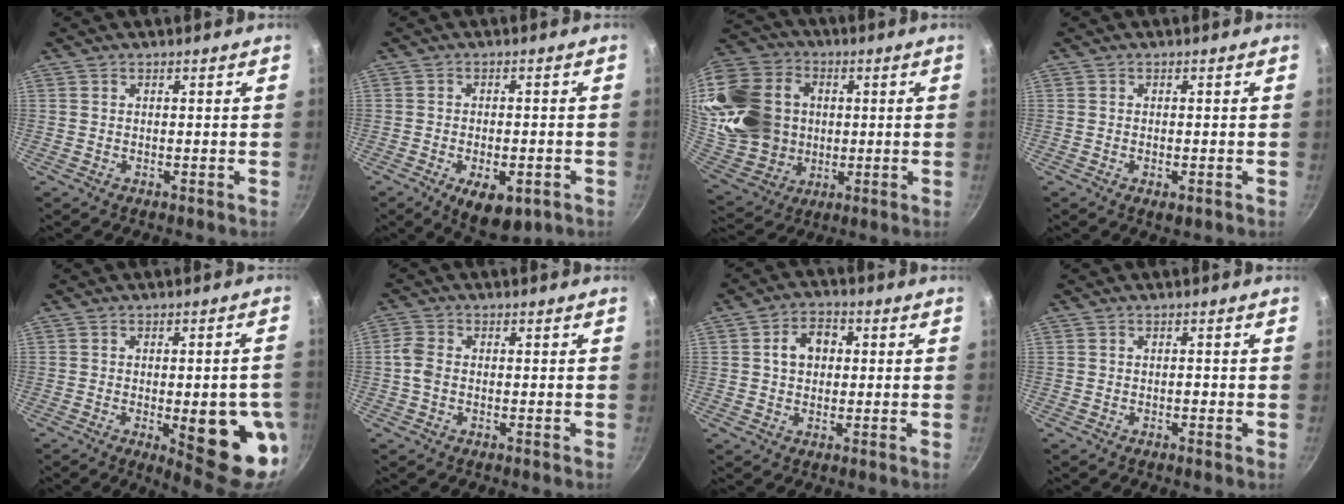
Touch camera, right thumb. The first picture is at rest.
{"total": 9.1, "force": [-3.8, 4.4, 6.9], "torque": [-0.082, 0.011, -0.043]}
{"total": 24.8, "force": [2.7, 20.2, 14.1], "torque": [-0.288, 0.015, 0.064]}
{"total": 2.0, "force": [-0.7, 0.9, 1.6], "torque": [-0.027, -0.004, -0.011]}
{"total": 14.7, "force": [-3.4, 4.3, 13.7], "torque": [-0.145, 0.003, -0.037]}
{"total": 3.2, "force": [-0.5, 2.2, 2.2], "torque": [-0.052, 0.009, -0.018]}
{"total": 6.3, "force": [0.9, 4.8, 4.0], "torque": [-0.037, 0.015, 0.007]}
{"total": 0.9, "force": [-0.3, 0.4, 0.7], "torque": [-0.010, 0.003, -0.007]}